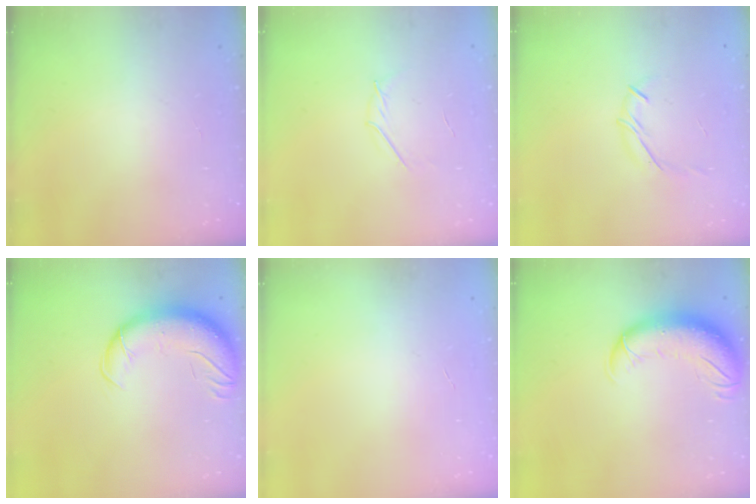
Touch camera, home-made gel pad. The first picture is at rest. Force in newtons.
{"total": 2.9, "press": 2.8, "slide": 0.9}
{"total": 5.8, "press": 5.7, "slide": 1.2}
{"total": 16.6, "press": 16.1, "slide": 4.1}
{"total": 0.0}
{"total": 14.6, "press": 14.2, "slide": 3.6}